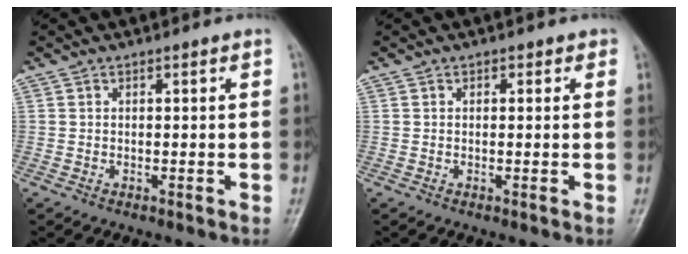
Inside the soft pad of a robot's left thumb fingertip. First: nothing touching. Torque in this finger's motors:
{"motor_torque": [-0.09, 0.01, -0.13, -0.02, 0.01]}